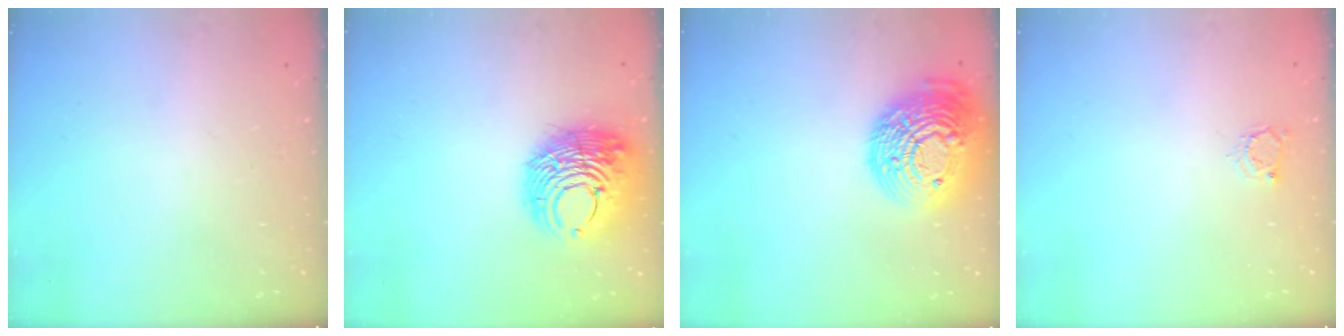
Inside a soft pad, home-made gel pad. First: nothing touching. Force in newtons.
{"total": 13.1, "press": 13.0, "slide": 2.1}
{"total": 22.1, "press": 22.0, "slide": 1.7}
{"total": 2.9, "press": 2.9, "slide": 0.4}